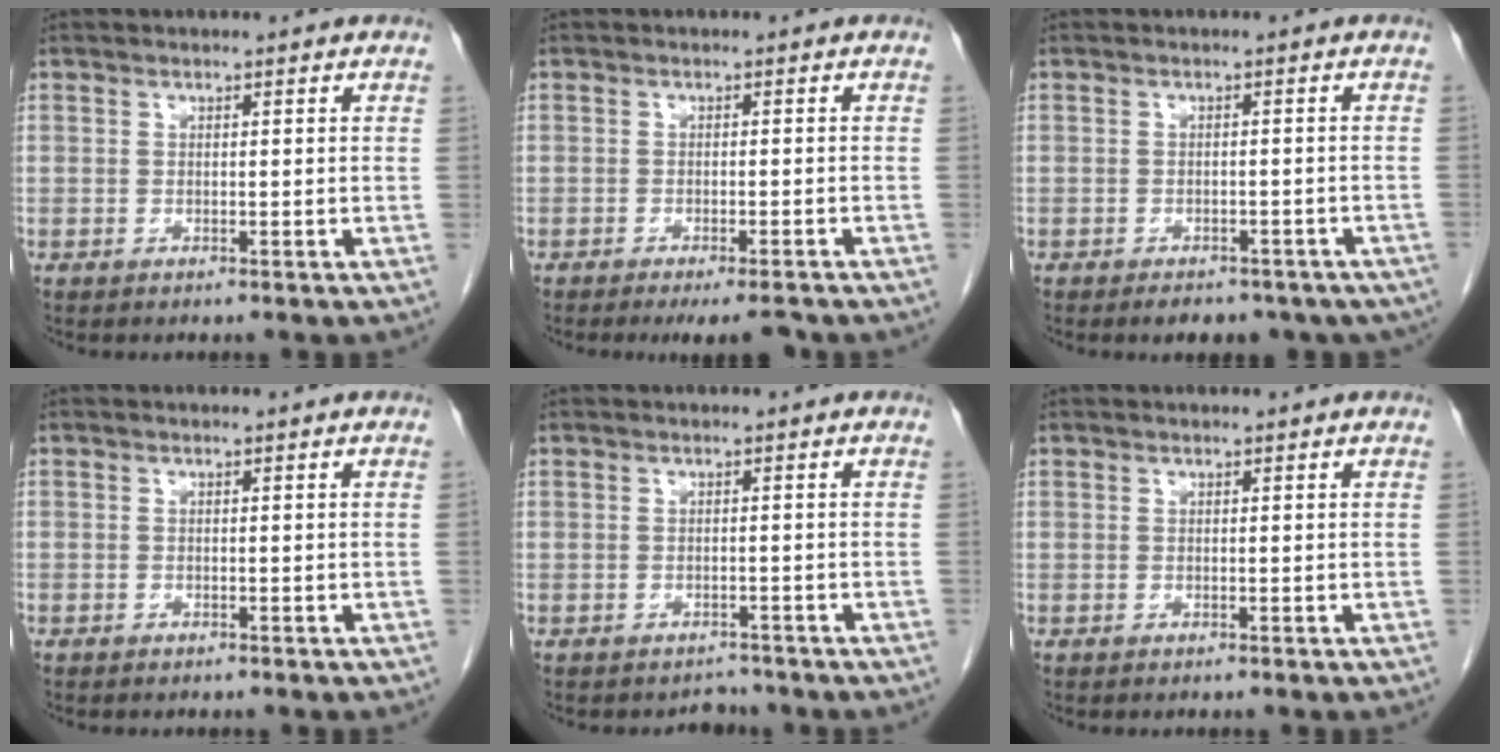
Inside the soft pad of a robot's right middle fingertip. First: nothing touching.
{"total": 4.9, "force": [-4.1, 0.7, 2.5], "torque": [-0.023, -0.006, -0.061]}
{"total": 10.4, "force": [-7.7, 5.4, 4.3], "torque": [-0.055, -0.004, -0.084]}
{"total": 0.0}
{"total": 1.7, "force": [-1.5, 0.7, -0.4], "torque": [0.004, -0.002, -0.020]}
{"total": 0.0}